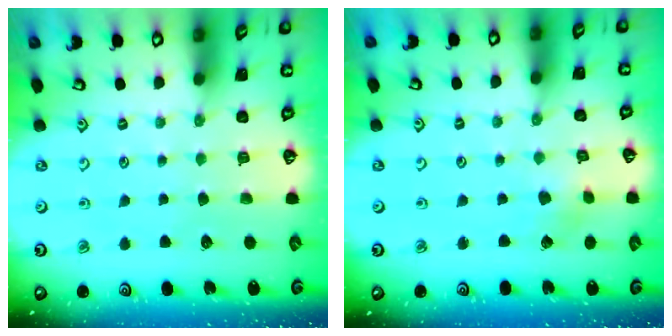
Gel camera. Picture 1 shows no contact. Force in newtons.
{"total": 2.4, "press": 2.4, "slide": 0.2}